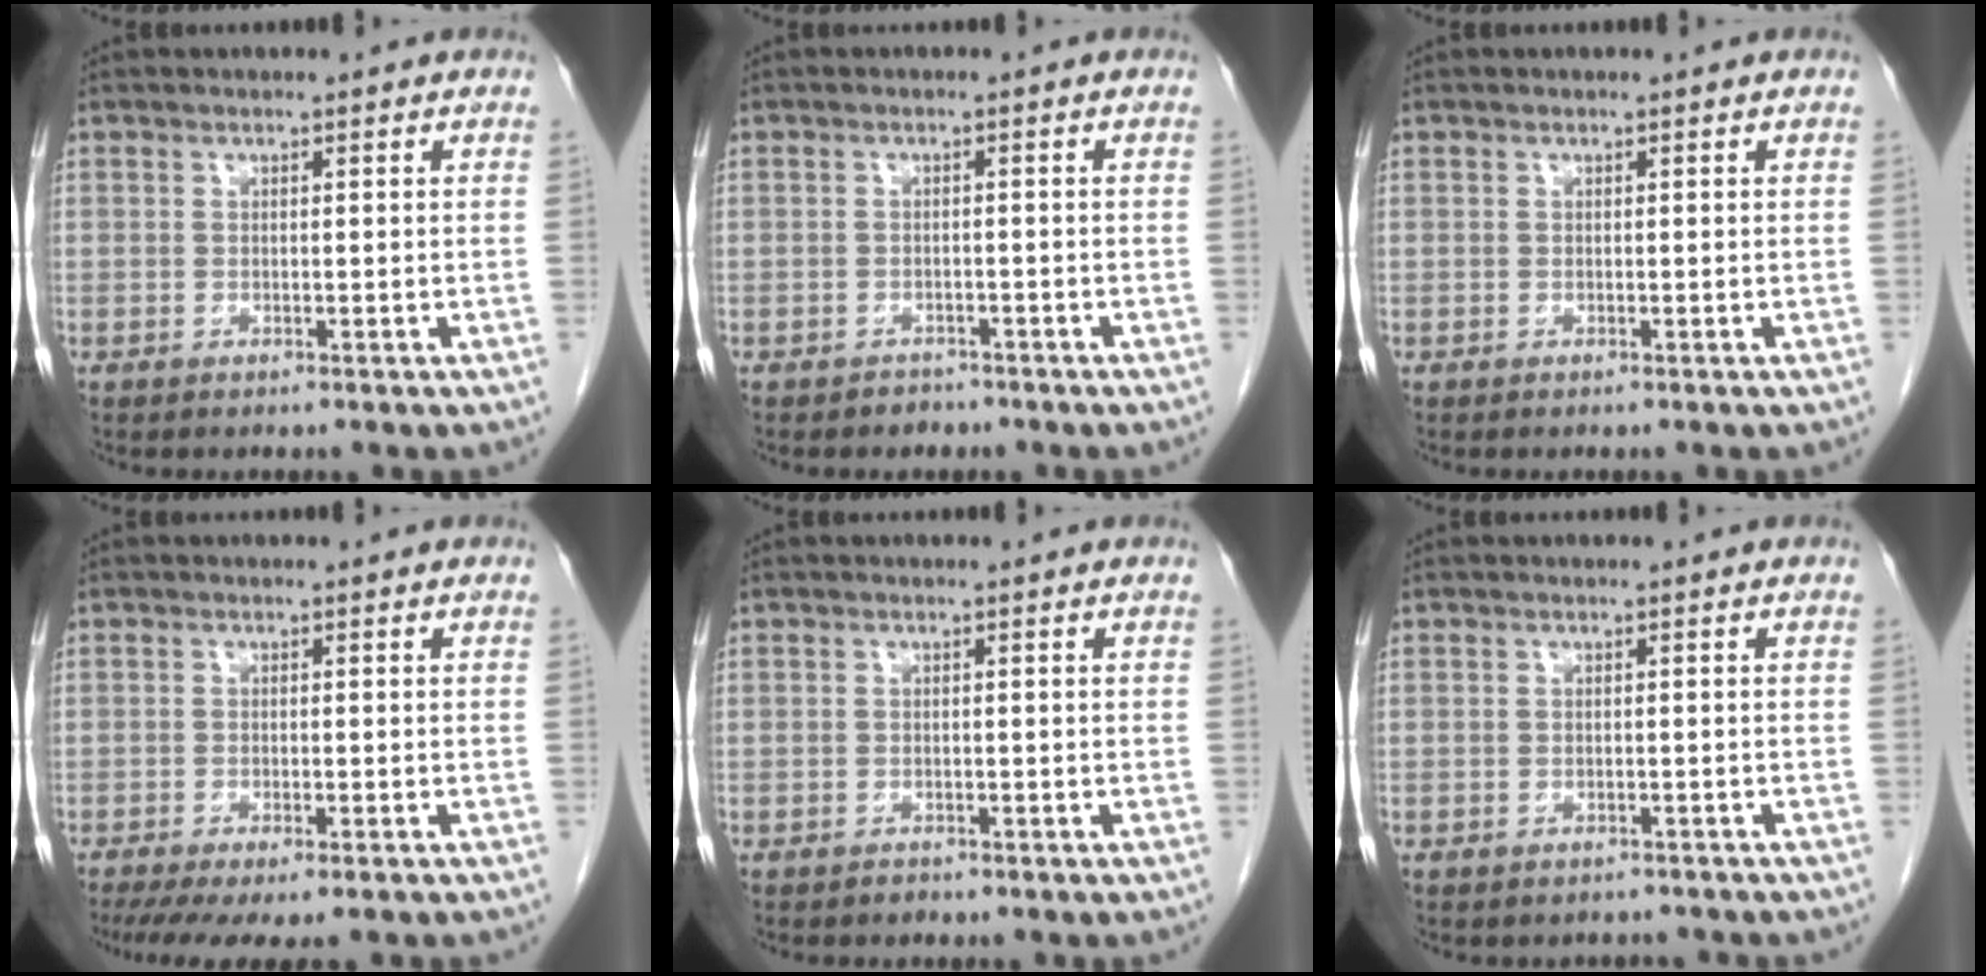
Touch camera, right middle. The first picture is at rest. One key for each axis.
{"total": 1.7, "fx": -1.3, "fy": 1.0, "fz": -0.2, "tx": -0.008, "ty": 0.003, "tz": -0.022}
{"total": 0.0}
{"total": 9.0, "fx": -7.2, "fy": 1.5, "fz": 5.2, "tx": -0.074, "ty": -0.012, "tz": -0.108}
{"total": 0.7, "fx": -0.6, "fy": 0.3, "fz": -0.1, "tx": -0.005, "ty": -0.001, "tz": -0.012}
{"total": 2.6, "fx": -2.4, "fy": 1.1, "fz": 0.0, "tx": -0.001, "ty": 0.001, "tz": -0.031}